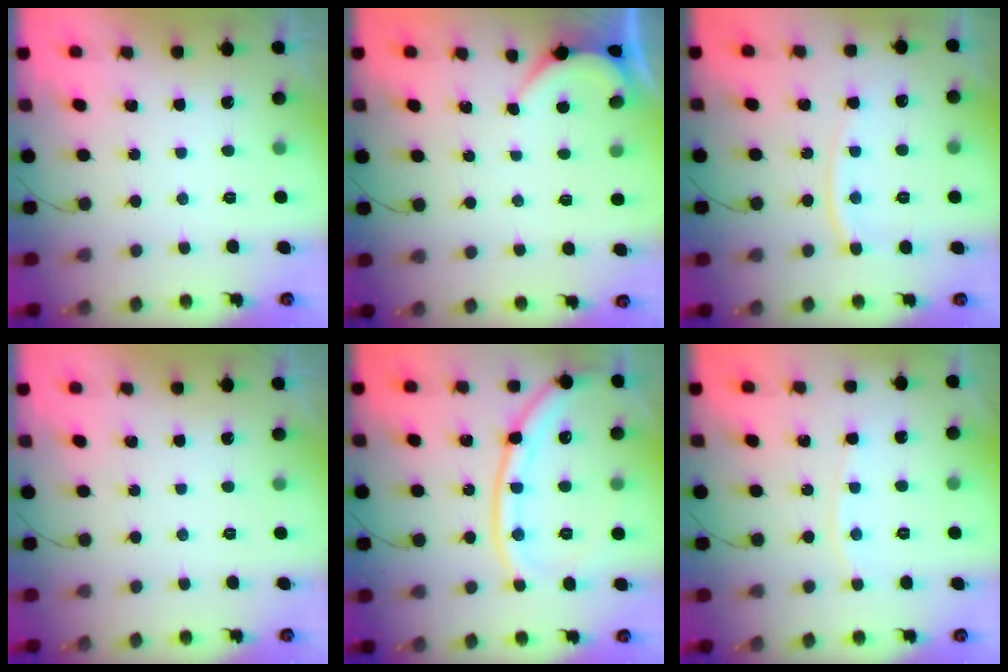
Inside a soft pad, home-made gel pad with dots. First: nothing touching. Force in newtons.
{"total": 1.4, "press": 1.4, "slide": 0.2}
{"total": 9.1, "press": 9.1, "slide": 0.8}
{"total": 0.0}
{"total": 15.6, "press": 15.6, "slide": 1.1}
{"total": 3.8, "press": 3.8, "slide": 0.6}